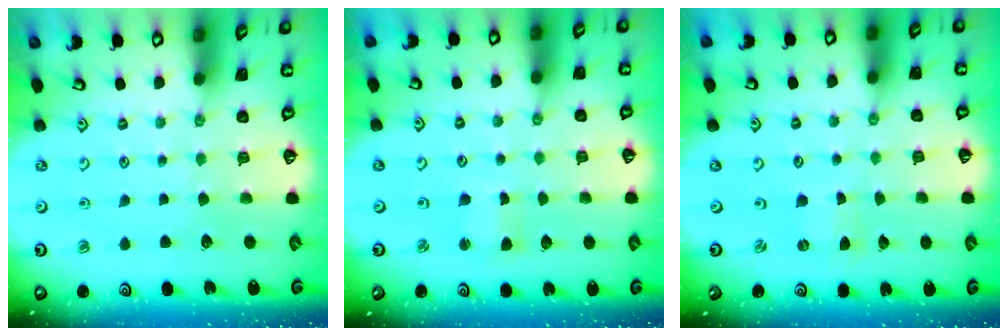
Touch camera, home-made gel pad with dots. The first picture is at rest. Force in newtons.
{"total": 1.7, "press": 1.6, "slide": 0.2}
{"total": 0.0}